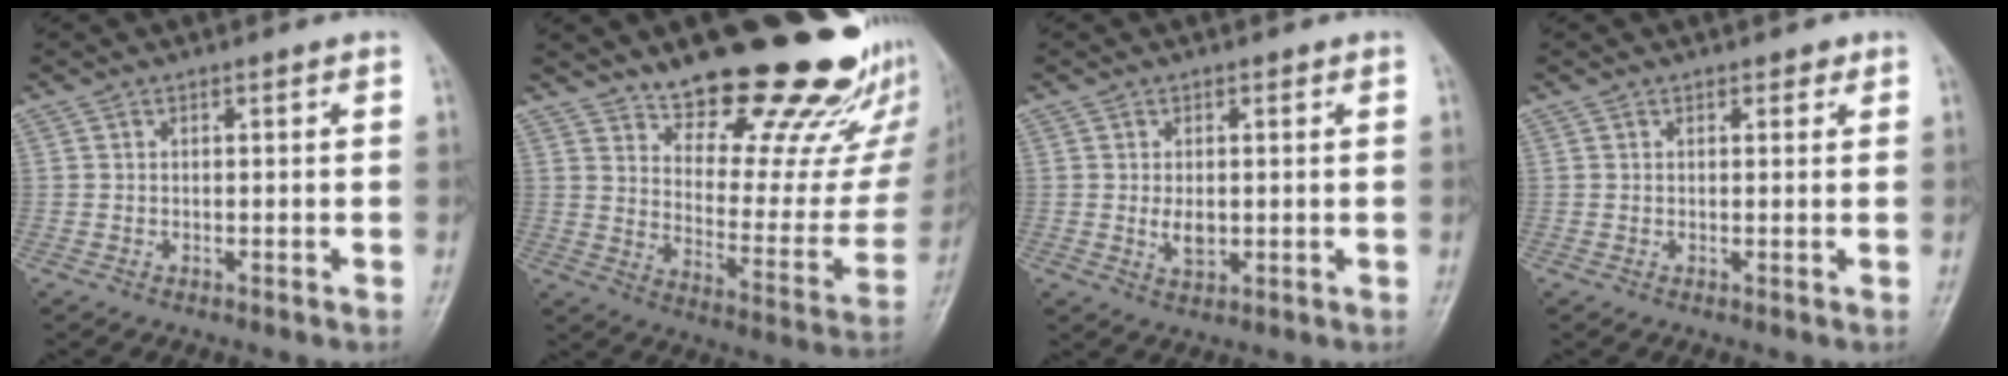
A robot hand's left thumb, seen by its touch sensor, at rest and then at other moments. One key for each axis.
{"total": 25.4, "fx": 19.2, "fy": 8.7, "fz": 14.2, "tx": -0.155, "ty": -0.120, "tz": 0.267}
{"total": 3.3, "fx": 0.1, "fy": 2.2, "fz": 2.5, "tx": -0.034, "ty": -0.006, "tz": 0.005}
{"total": 1.3, "fx": 0.9, "fy": 0.8, "fz": 0.6, "tx": 0.004, "ty": -0.003, "tz": 0.007}